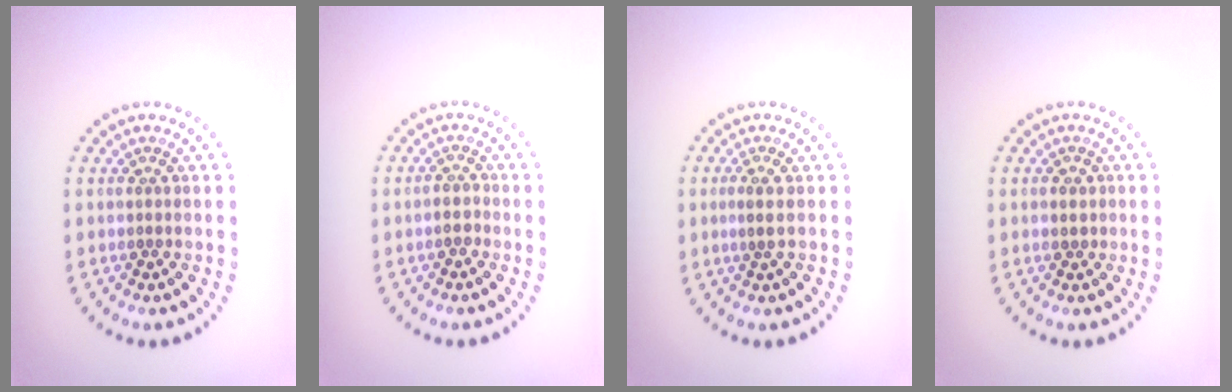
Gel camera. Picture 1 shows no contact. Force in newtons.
{"total": 1.3, "press": 1.1, "slide": 0.7}
{"total": 1.0, "press": 0.8, "slide": 0.7}
{"total": 1.0, "press": 1.0, "slide": 0.3}